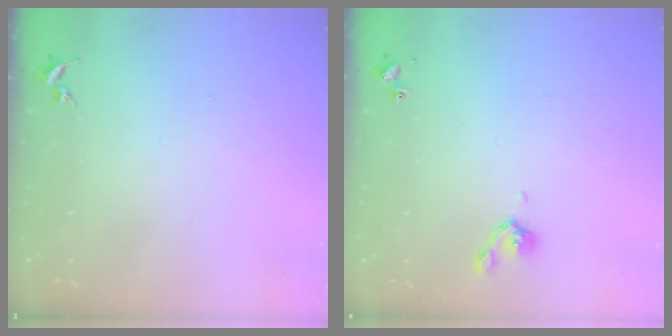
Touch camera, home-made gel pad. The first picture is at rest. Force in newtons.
{"total": 5.7, "press": 5.7, "slide": 0.9}